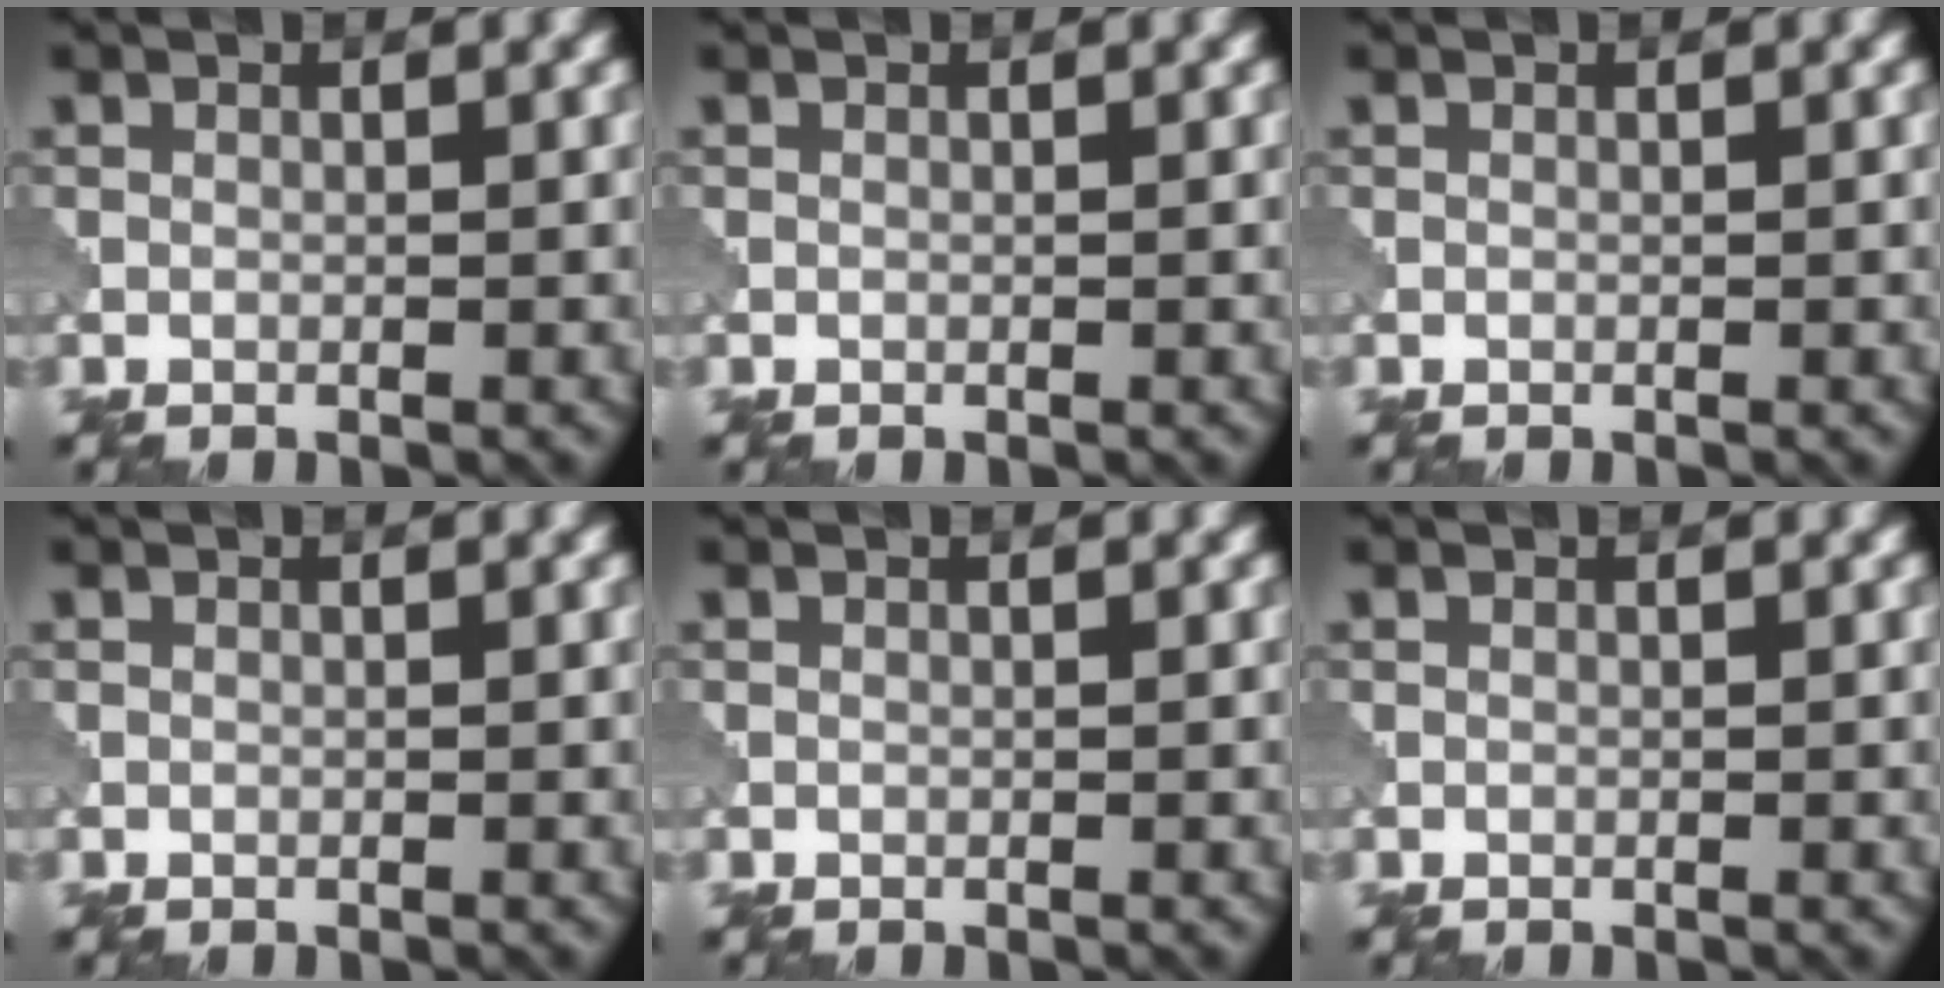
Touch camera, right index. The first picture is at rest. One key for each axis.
{"total": 0.0}
{"total": 0.0}
{"total": 0.0}
{"total": 0.0}
{"total": 0.0}